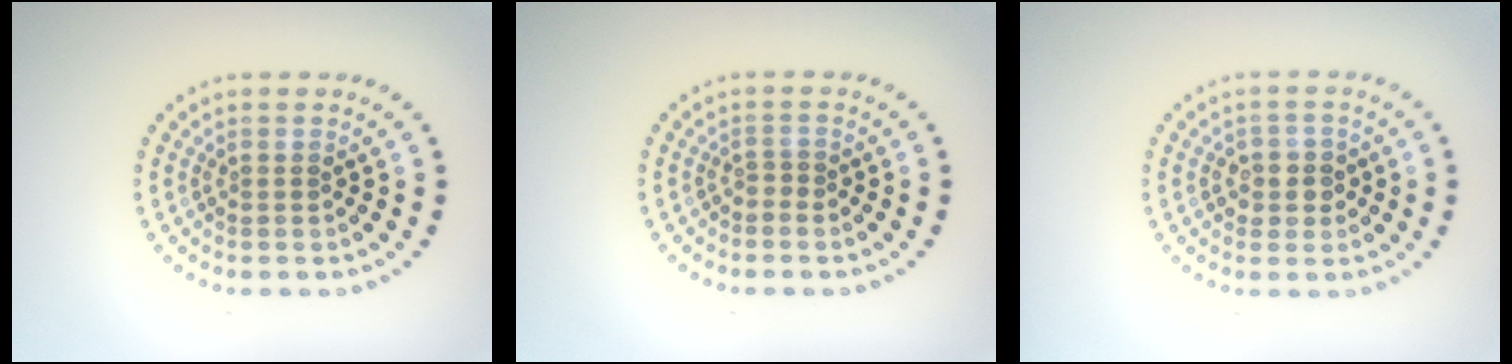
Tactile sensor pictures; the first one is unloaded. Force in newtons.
{"total": 0.6, "press": 0.2, "slide": 0.6}
{"total": 2.2, "press": 2.1, "slide": 0.7}